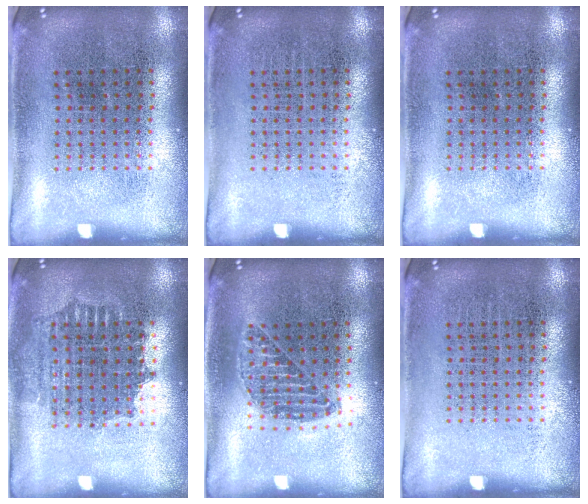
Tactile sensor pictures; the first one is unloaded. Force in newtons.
{"total": 0.0}
{"total": 0.0}
{"total": 1.6, "press": 1.3, "slide": 0.8}
{"total": 1.1, "press": 1.0, "slide": 0.4}
{"total": 0.0}